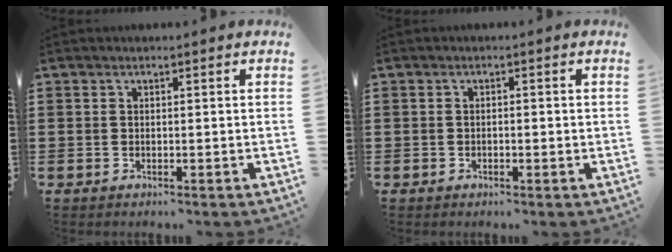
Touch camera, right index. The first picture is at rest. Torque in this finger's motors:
{"motor_torque": [-0.66, 0.75, 0.02, -0.01]}